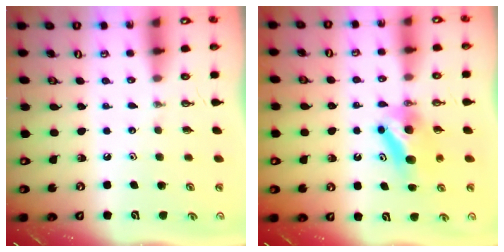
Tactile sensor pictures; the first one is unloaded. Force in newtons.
{"total": 7.2, "press": 7.0, "slide": 1.6}